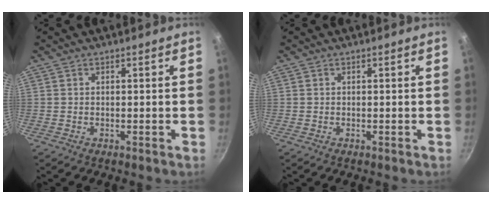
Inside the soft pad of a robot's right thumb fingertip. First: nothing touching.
{"total": 0.0}